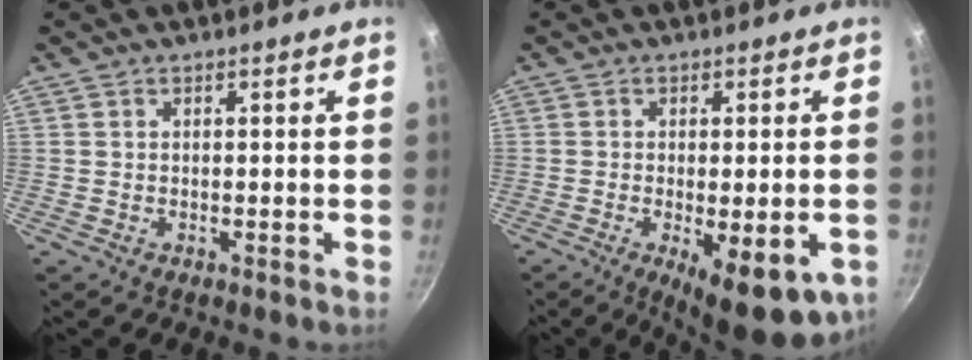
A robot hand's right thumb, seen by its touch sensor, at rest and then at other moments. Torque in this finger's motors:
{"motor_torque": [0.06, 0.65, -0.12, -0.06, 0.23]}